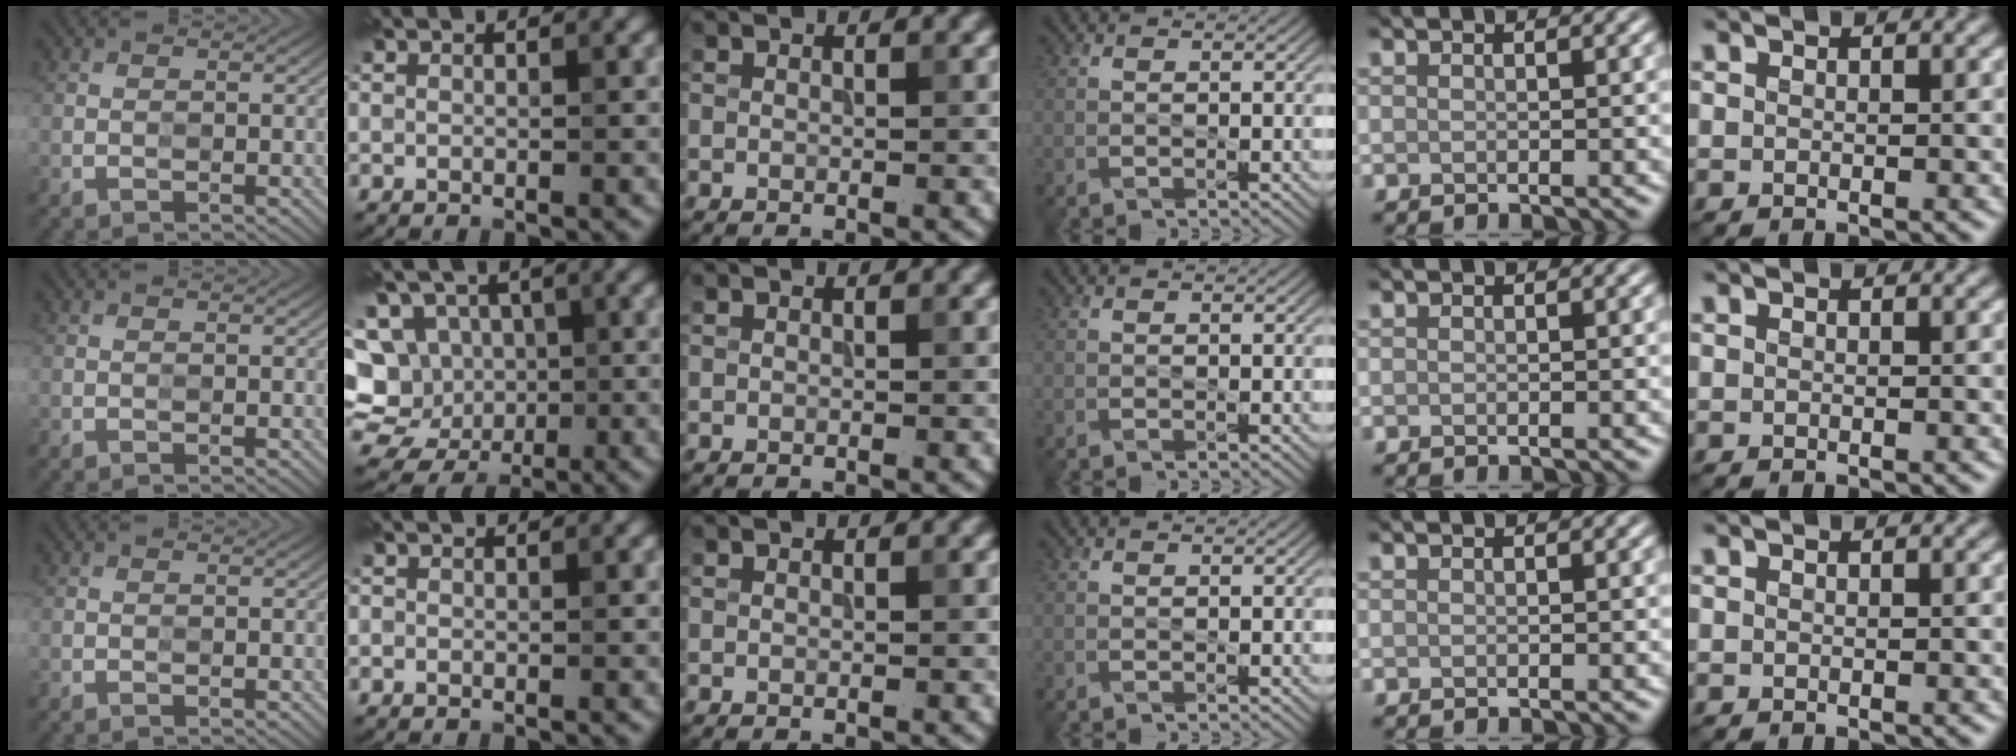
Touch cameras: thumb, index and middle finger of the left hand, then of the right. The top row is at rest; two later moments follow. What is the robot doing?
{"motion": "press", "object": "sticky note"}